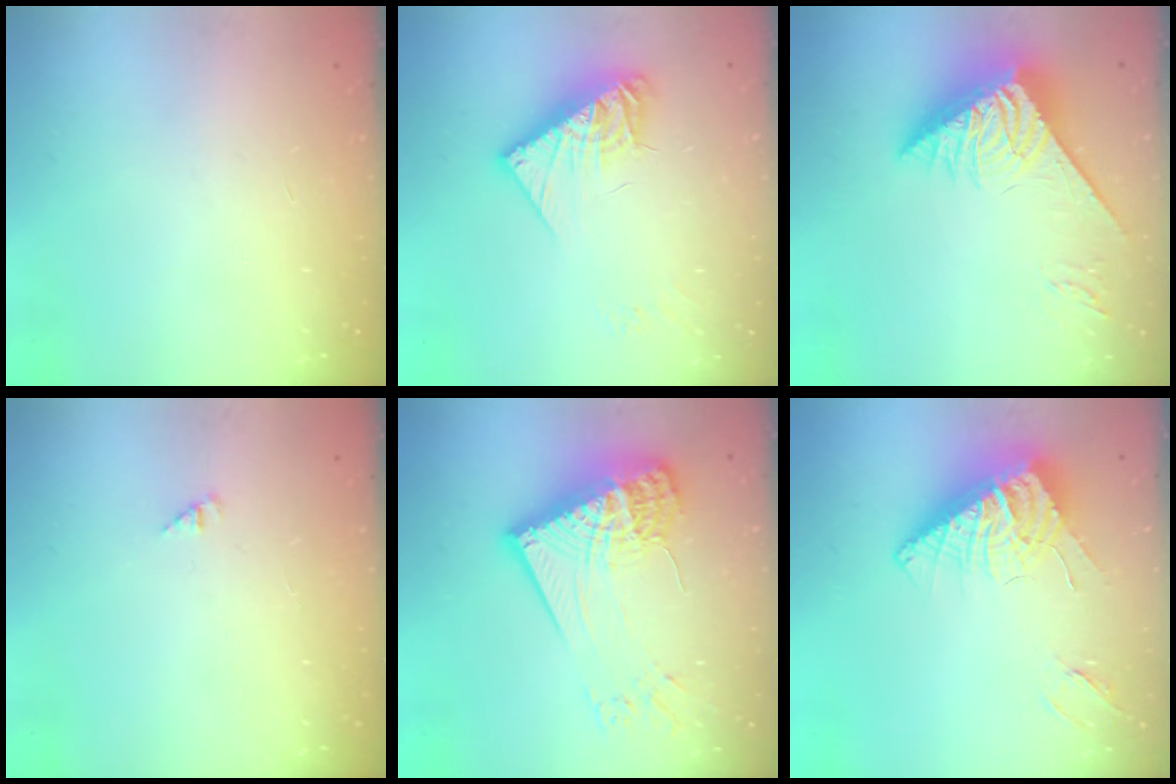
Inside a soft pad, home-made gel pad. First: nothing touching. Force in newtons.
{"total": 12.5, "press": 12.4, "slide": 1.1}
{"total": 8.0, "press": 7.5, "slide": 3.0}
{"total": 2.0, "press": 2.0, "slide": 0.4}
{"total": 23.4, "press": 23.3, "slide": 2.5}
{"total": 11.2, "press": 11.1, "slide": 1.6}